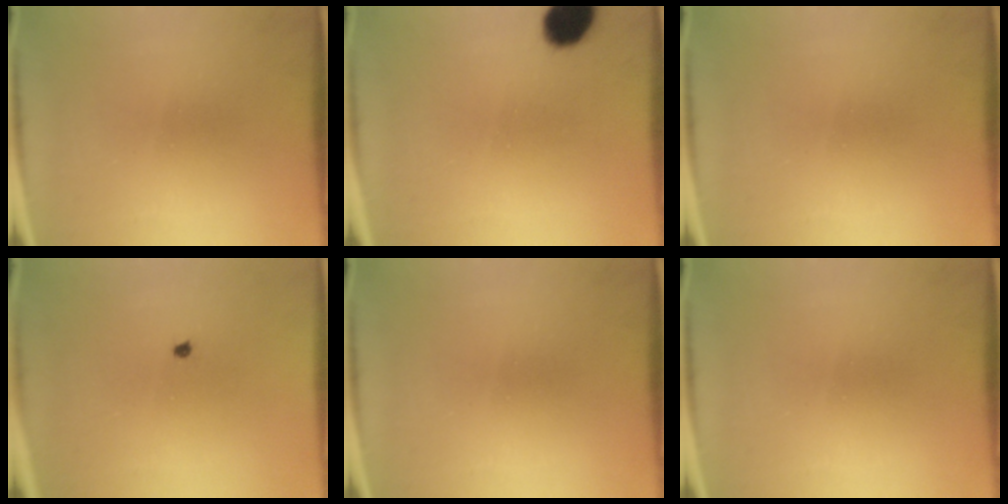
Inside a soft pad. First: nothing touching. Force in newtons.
{"total": 7.7}
{"total": 0.0}
{"total": 0.5}
{"total": 0.0}
{"total": 0.0}